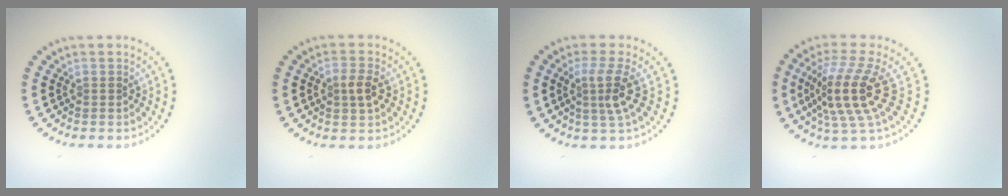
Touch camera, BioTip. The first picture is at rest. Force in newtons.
{"total": 2.0, "press": 2.0, "slide": 0.2}
{"total": 2.9, "press": 2.2, "slide": 2.0}
{"total": 5.1, "press": 4.1, "slide": 3.0}